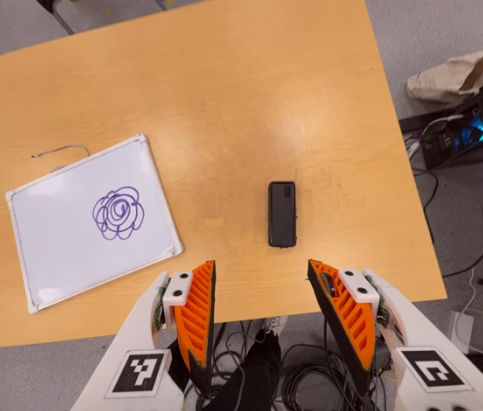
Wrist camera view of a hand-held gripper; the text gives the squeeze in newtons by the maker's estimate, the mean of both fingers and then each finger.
{"total": 0.0}